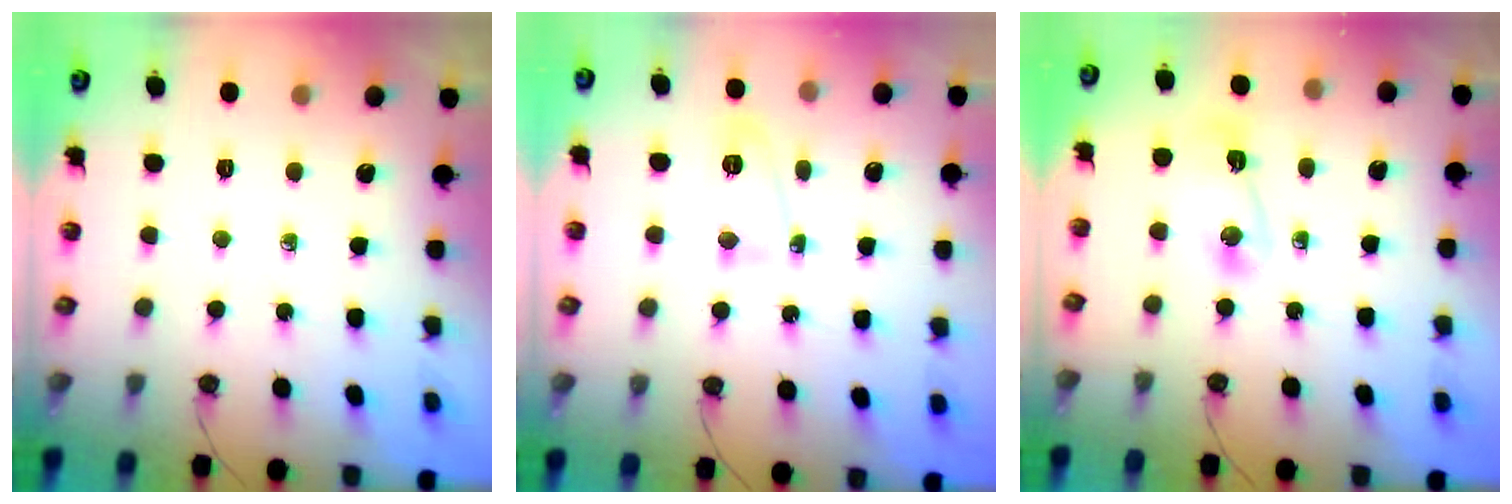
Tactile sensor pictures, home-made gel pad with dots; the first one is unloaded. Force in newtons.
{"total": 8.4, "press": 8.4, "slide": 0.9}
{"total": 4.8, "press": 4.7, "slide": 1.0}